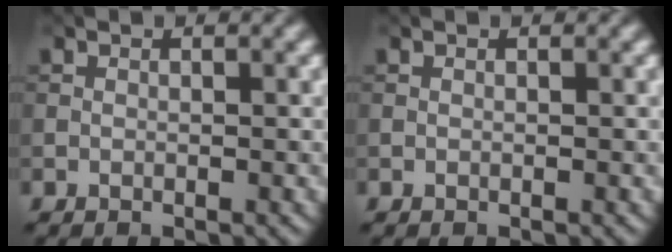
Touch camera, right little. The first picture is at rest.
{"total": 0.0}